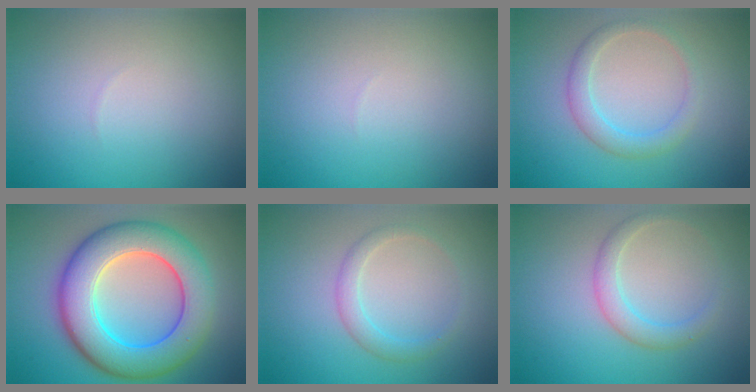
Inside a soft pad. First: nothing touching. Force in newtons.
{"total": 0.0}
{"total": 2.3, "press": 2.3, "slide": 0.1}
{"total": 10.1, "press": 10.0, "slide": 0.4}
{"total": 1.8, "press": 1.8, "slide": 0.0}
{"total": 2.2, "press": 2.2, "slide": 0.1}